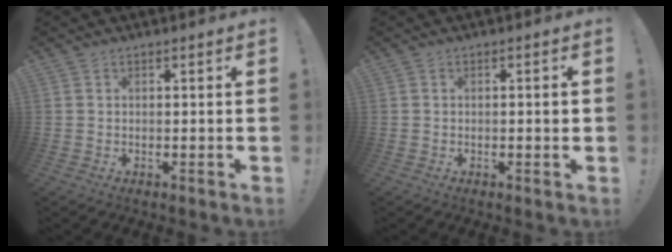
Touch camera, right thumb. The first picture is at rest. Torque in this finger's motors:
{"motor_torque": [0.05, -0.19, -0.03, 0.15, -0.06]}